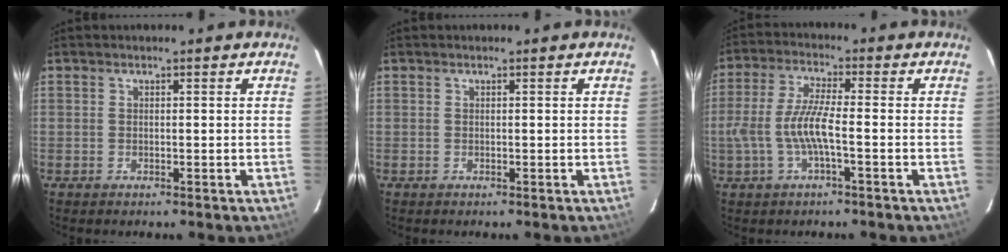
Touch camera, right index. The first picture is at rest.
{"total": 0.0}
{"total": 8.3, "force": [-2.2, 1.3, 7.9], "torque": [-0.169, 0.000, -0.038]}